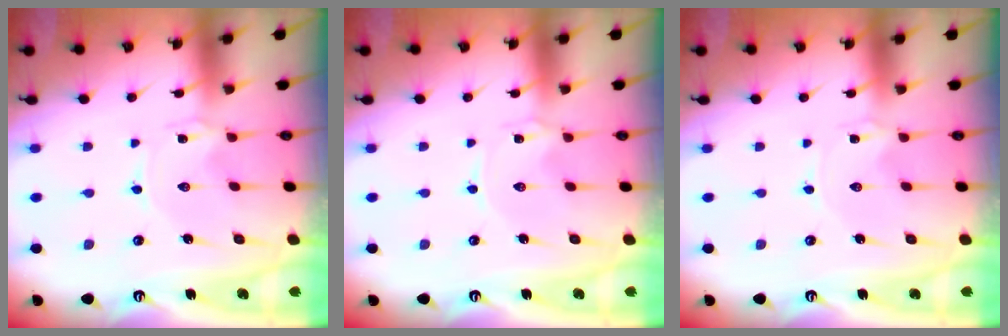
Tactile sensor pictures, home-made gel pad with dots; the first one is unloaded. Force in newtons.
{"total": 0.0}
{"total": 0.0}